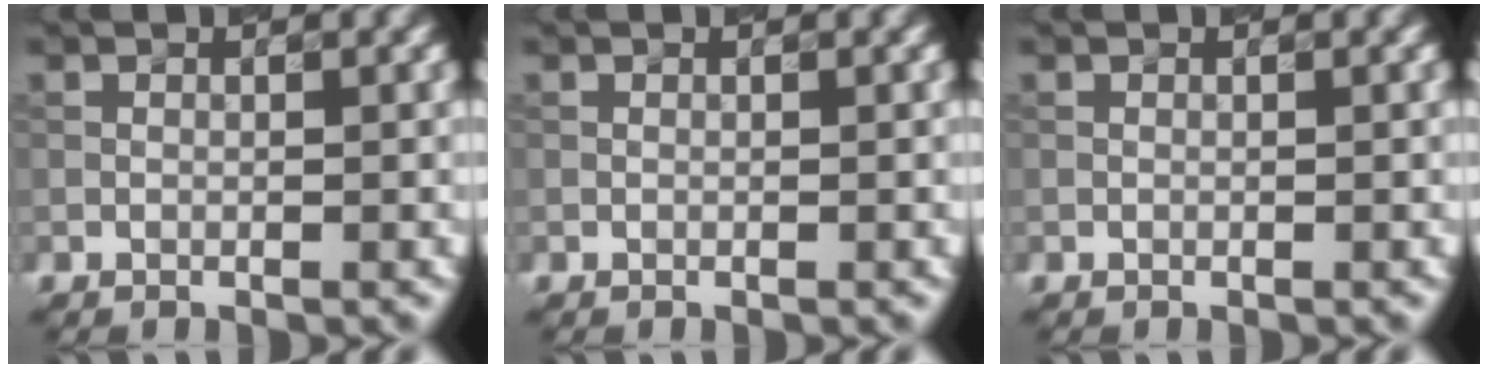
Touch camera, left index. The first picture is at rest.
{"total": 0.0}
{"total": 0.0}